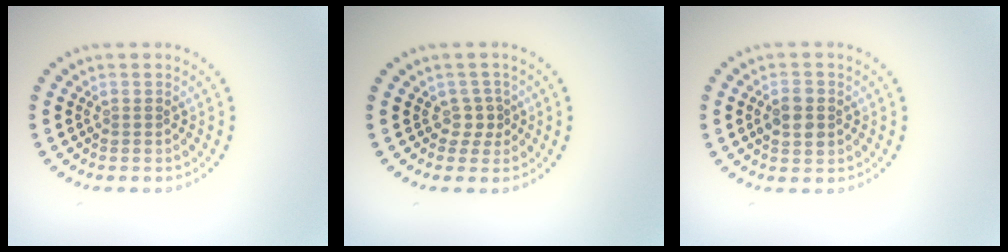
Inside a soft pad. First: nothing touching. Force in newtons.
{"total": 1.6, "press": 1.1, "slide": 1.1}
{"total": 2.8, "press": 2.7, "slide": 0.2}